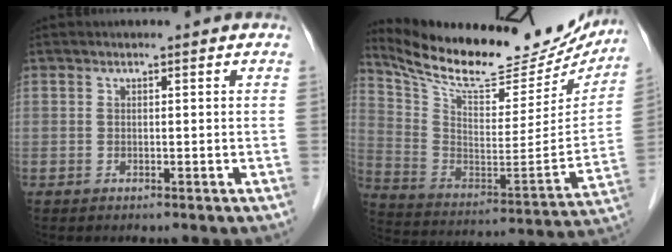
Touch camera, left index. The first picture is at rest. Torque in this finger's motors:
{"motor_torque": [0.00, -2.14, 0.18, 0.04]}